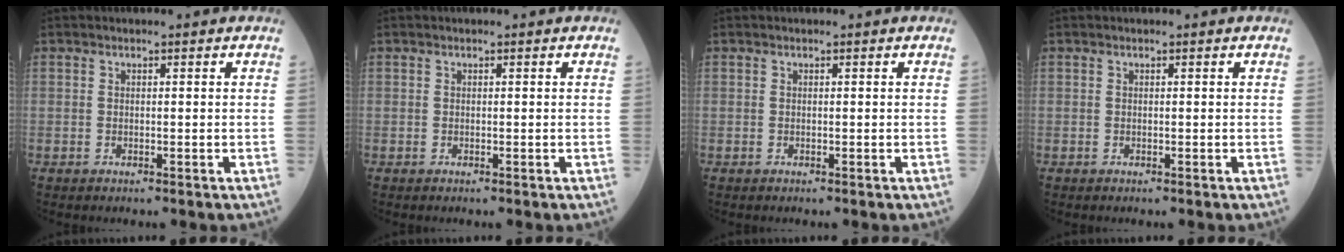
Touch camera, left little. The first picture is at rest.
{"total": 0.0}
{"total": 0.0}
{"total": 0.0}